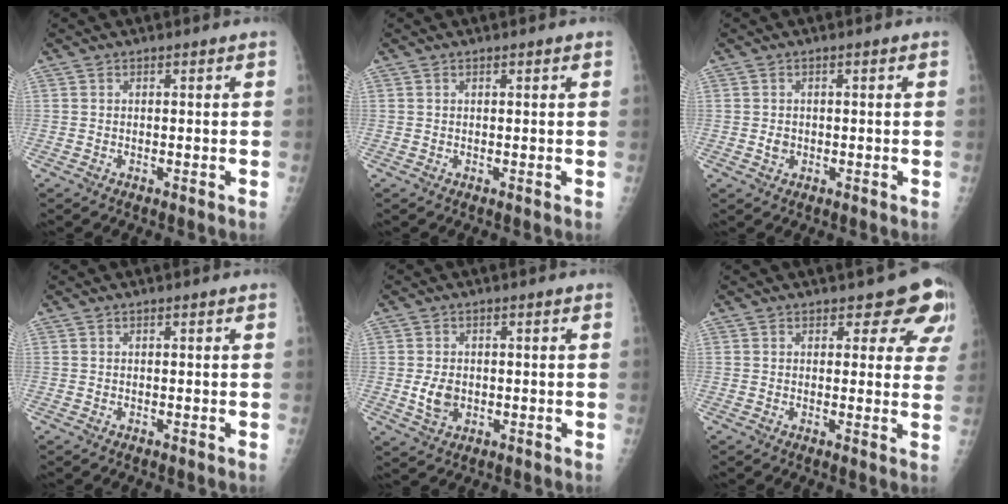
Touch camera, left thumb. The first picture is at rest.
{"total": 0.7, "force": [0.4, 0.2, 0.5], "torque": [-0.008, 0.001, 0.004]}
{"total": 1.4, "force": [-0.4, 1.3, 0.5], "torque": [-0.002, 0.001, -0.003]}
{"total": 0.0}
{"total": 4.2, "force": [-0.7, 3.2, 2.7], "torque": [-0.043, -0.005, -0.004]}
{"total": 8.1, "force": [5.5, 4.2, 4.3], "torque": [-0.003, -0.026, 0.048]}